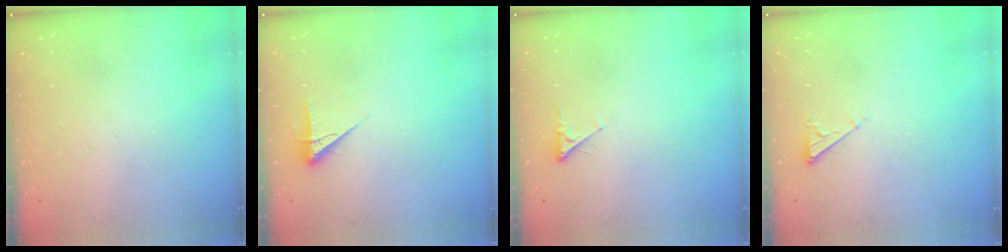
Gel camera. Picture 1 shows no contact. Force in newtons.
{"total": 4.8, "press": 4.7, "slide": 0.9}
{"total": 2.4, "press": 2.4, "slide": 0.4}
{"total": 2.9, "press": 2.9, "slide": 0.5}